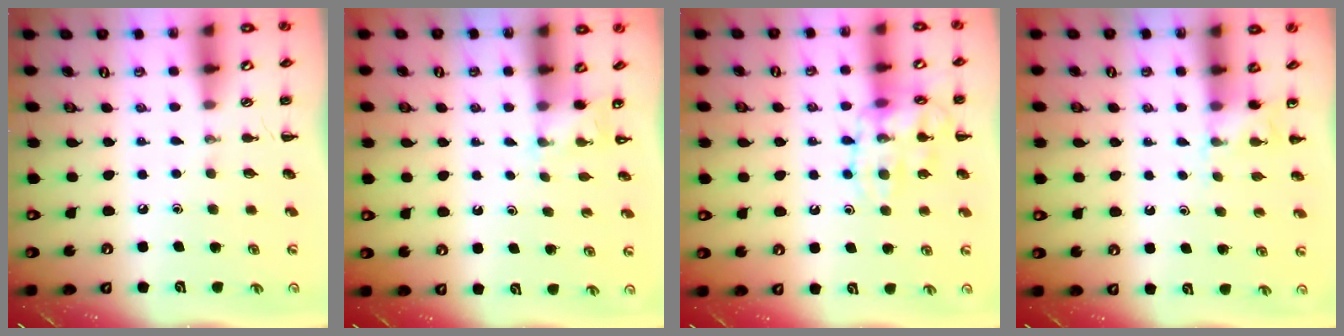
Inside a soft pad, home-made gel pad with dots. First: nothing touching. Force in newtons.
{"total": 2.2, "press": 2.1, "slide": 0.7}
{"total": 14.2, "press": 14.2, "slide": 1.2}
{"total": 4.7, "press": 4.5, "slide": 1.4}